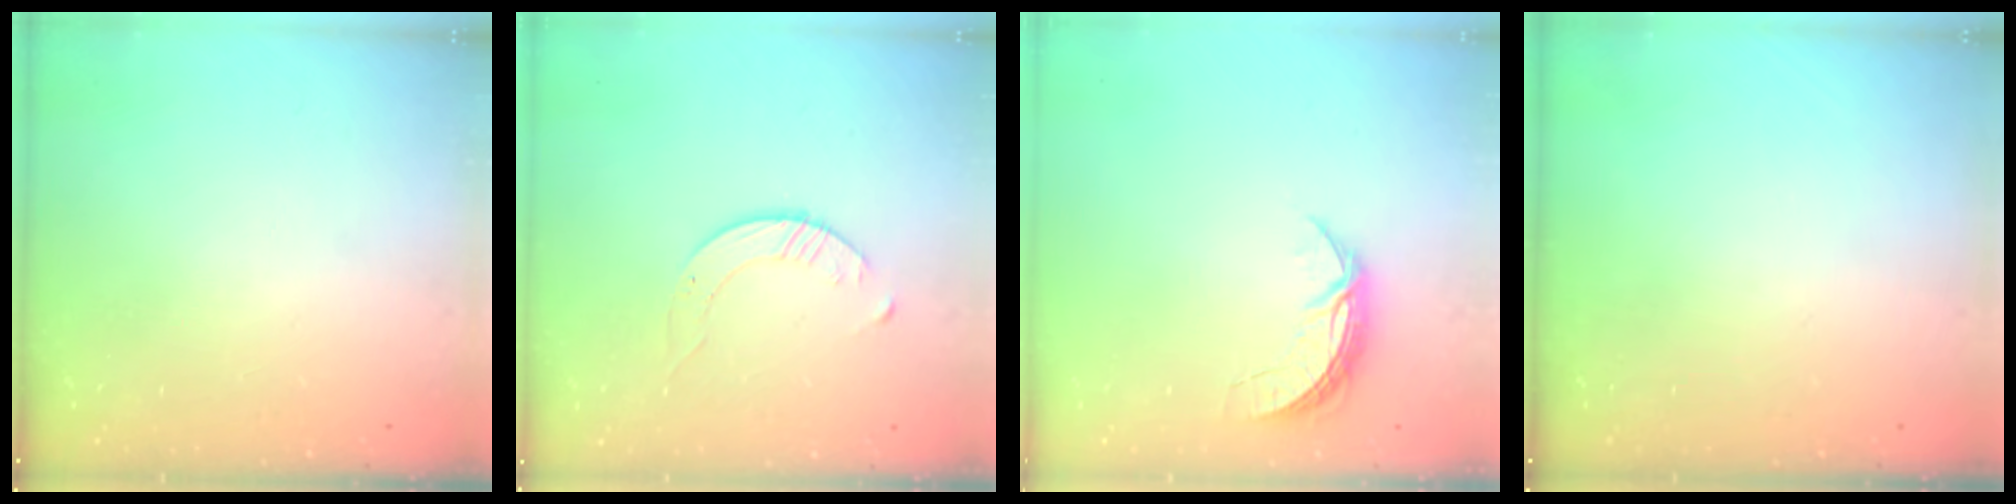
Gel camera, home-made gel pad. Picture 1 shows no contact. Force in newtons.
{"total": 3.1, "press": 3.1, "slide": 0.4}
{"total": 6.2, "press": 6.2, "slide": 0.5}
{"total": 0.0}